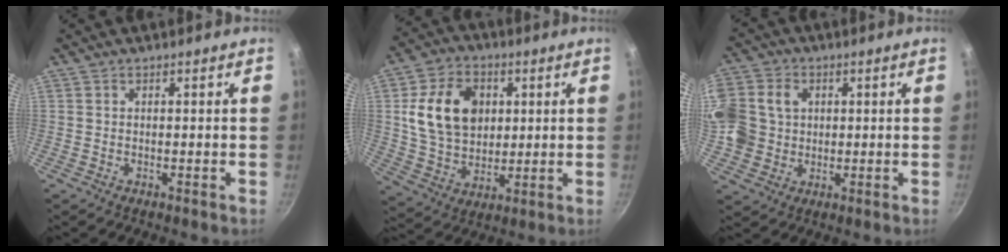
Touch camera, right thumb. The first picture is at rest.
{"total": 15.8, "force": [3.3, 11.9, 9.9], "torque": [-0.152, 0.000, 0.061]}
{"total": 15.3, "force": [2.1, 13.3, 7.2], "torque": [-0.173, 0.018, 0.035]}